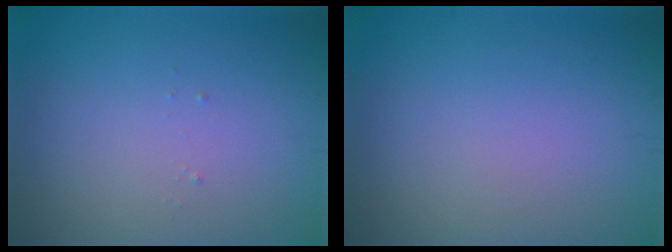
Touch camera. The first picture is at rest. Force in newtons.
{"total": 0.0}